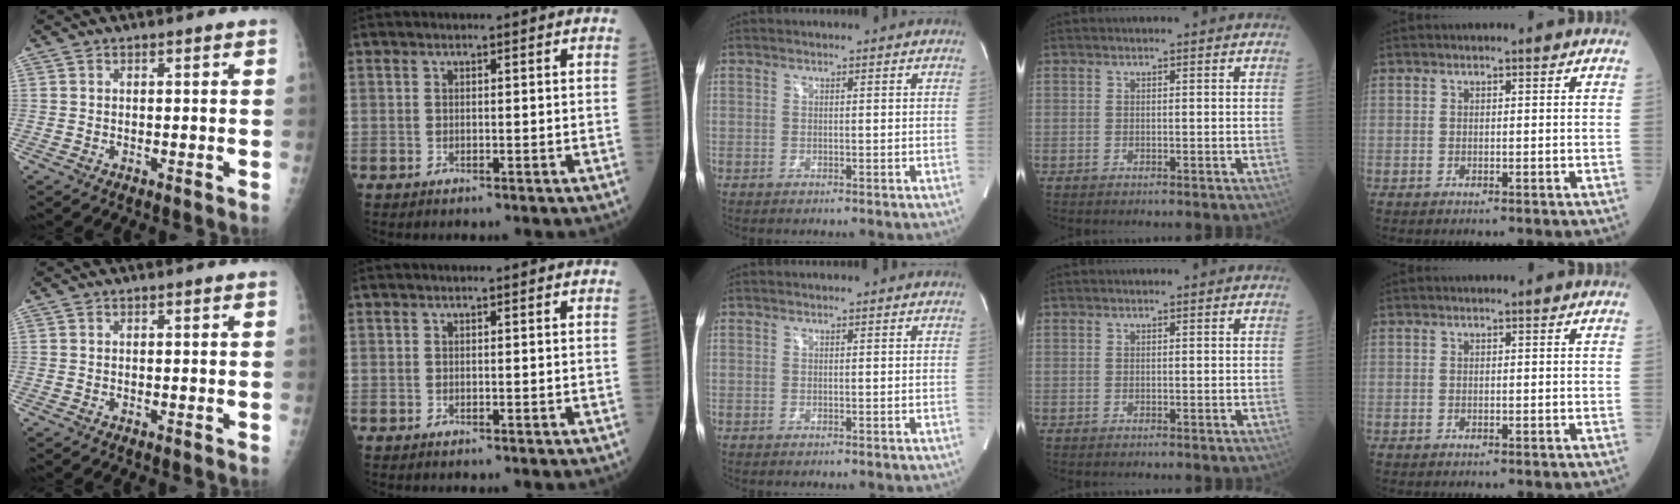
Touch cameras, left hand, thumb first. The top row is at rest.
{}